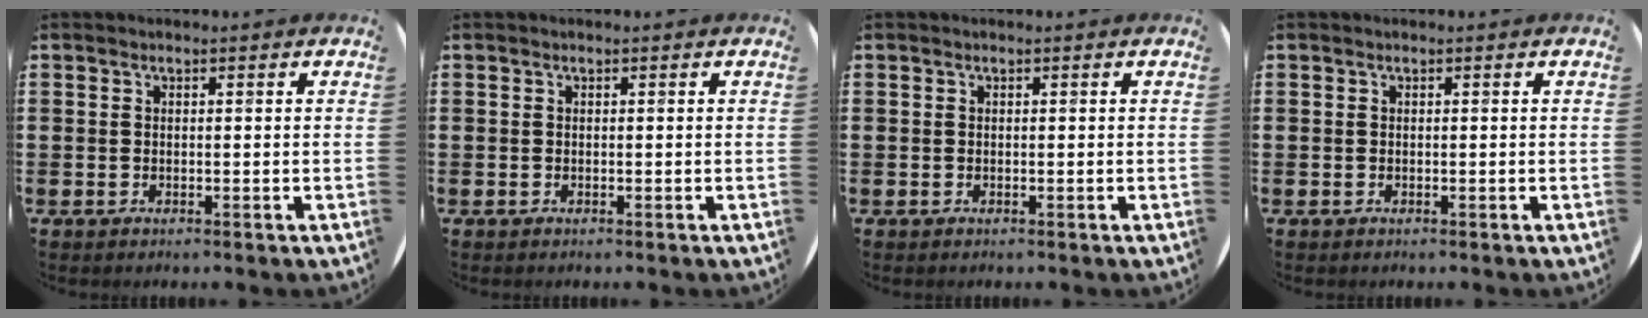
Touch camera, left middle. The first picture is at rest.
{"total": 0.0}
{"total": 0.0}
{"total": 0.0}